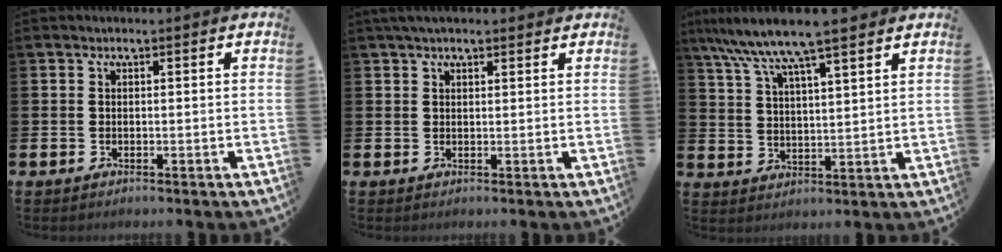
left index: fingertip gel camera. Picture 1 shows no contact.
{"total": 2.2, "force": [1.9, 0.6, 1.0], "torque": [-0.020, 0.005, 0.034]}
{"total": 9.4, "force": [8.2, 0.7, 4.6], "torque": [-0.118, -0.026, 0.147]}